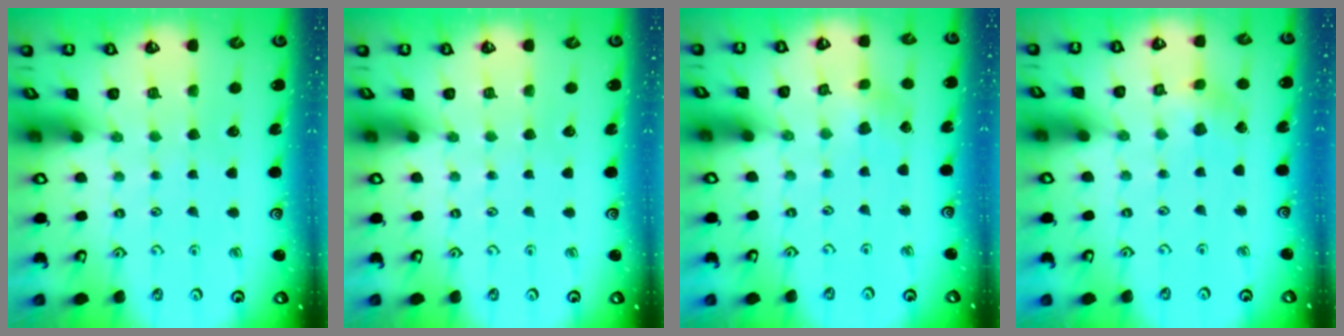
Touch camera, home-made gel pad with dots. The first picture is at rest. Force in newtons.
{"total": 0.0}
{"total": 2.6, "press": 2.6, "slide": 0.4}
{"total": 4.5, "press": 4.5, "slide": 0.4}